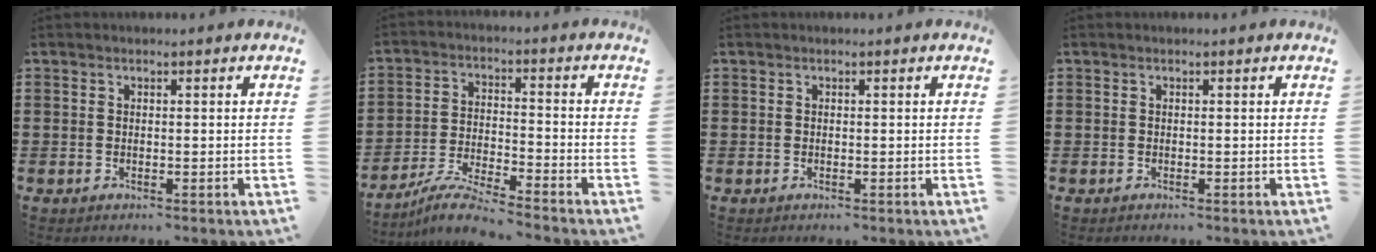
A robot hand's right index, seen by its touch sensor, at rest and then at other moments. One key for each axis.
{"total": 6.2, "fx": -5.9, "fy": -0.2, "fz": 1.9, "tx": -0.050, "ty": -0.006, "tz": -0.119}
{"total": 0.0}
{"total": 0.0}